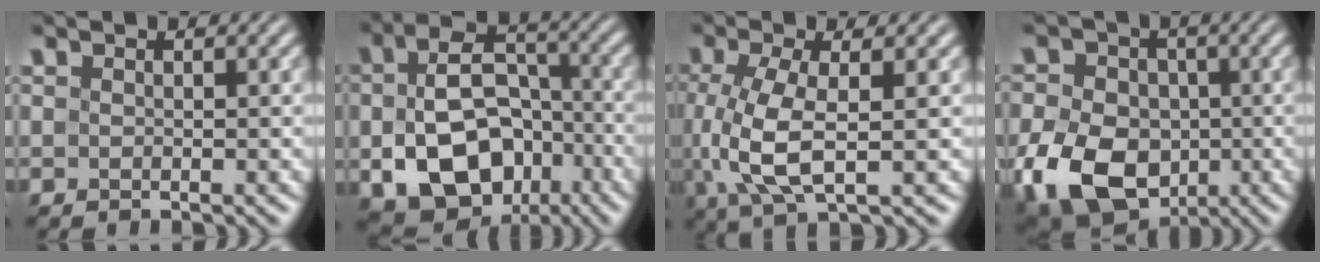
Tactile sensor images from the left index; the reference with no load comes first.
{"total": 12.5, "force": [-3.3, 8.7, 8.4], "torque": [-0.133, -0.026, -0.043]}
{"total": 5.8, "force": [-0.2, 2.0, 5.4], "torque": [-0.122, -0.006, -0.002]}
{"total": 12.0, "force": [-3.5, 8.6, 7.5], "torque": [-0.157, -0.024, -0.072]}